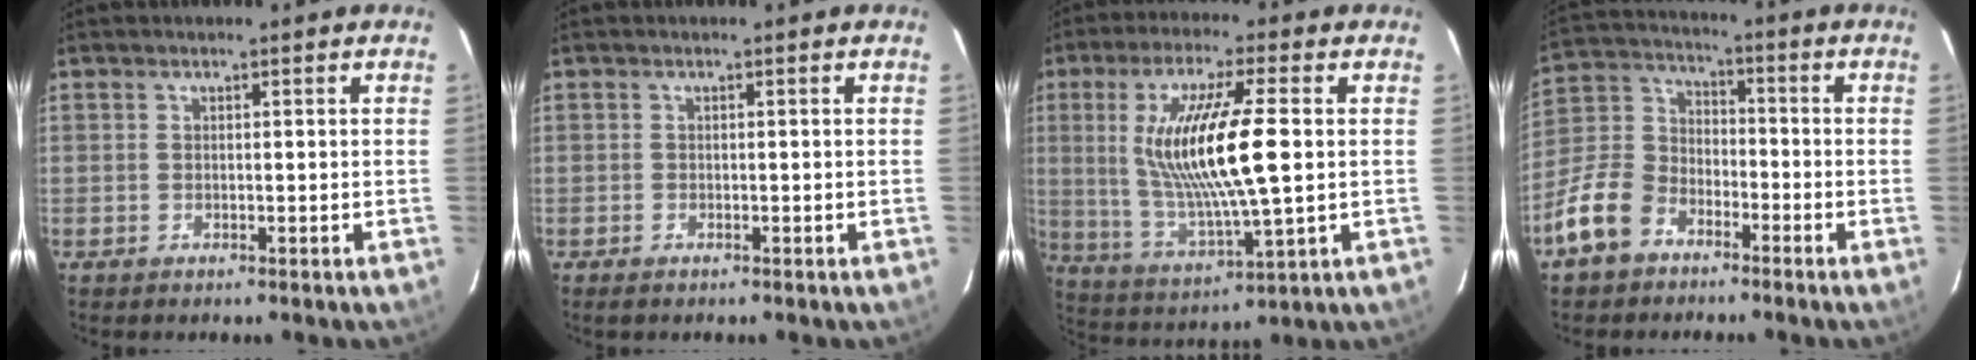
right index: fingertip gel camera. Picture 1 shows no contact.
{"total": 0.9, "force": [-0.7, 0.4, 0.4], "torque": [-0.007, -0.004, -0.014]}
{"total": 17.2, "force": [2.0, 2.7, 16.9], "torque": [-0.324, -0.011, 0.050]}
{"total": 12.6, "force": [-7.8, 8.1, 5.6], "torque": [-0.135, 0.033, -0.150]}